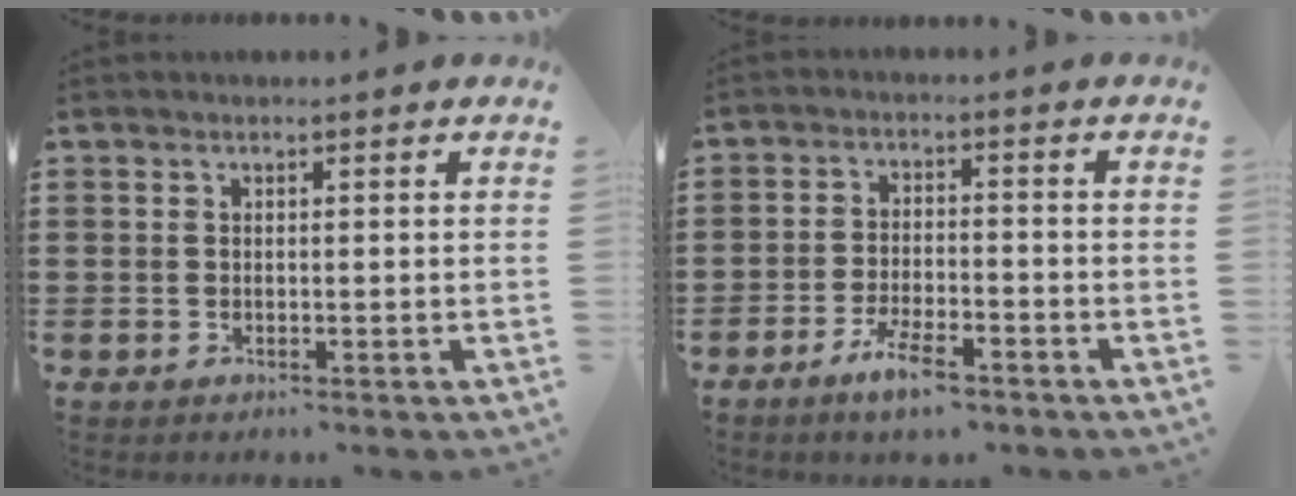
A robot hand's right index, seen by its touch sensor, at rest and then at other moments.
{"total": 5.4, "force": [-3.7, 1.3, 3.7], "torque": [-0.080, -0.004, -0.070]}